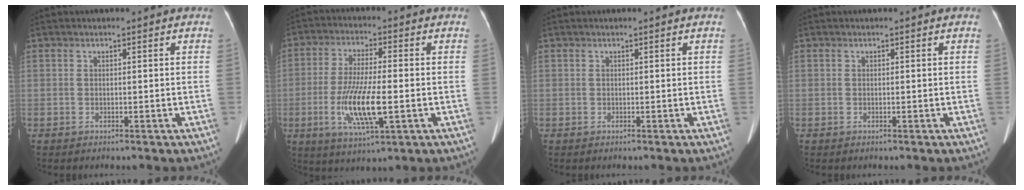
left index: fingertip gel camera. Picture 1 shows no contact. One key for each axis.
{"total": 10.5, "fx": -2.5, "fy": 1.9, "fz": 10.1, "tx": -0.203, "ty": -0.014, "tz": -0.043}
{"total": 0.0}
{"total": 0.0}